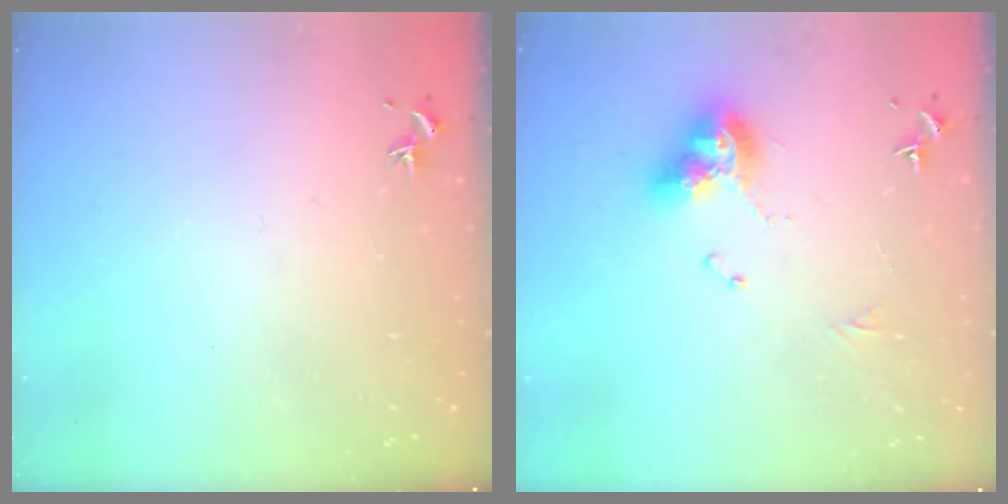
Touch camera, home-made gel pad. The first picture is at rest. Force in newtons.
{"total": 11.9, "press": 11.9, "slide": 1.3}